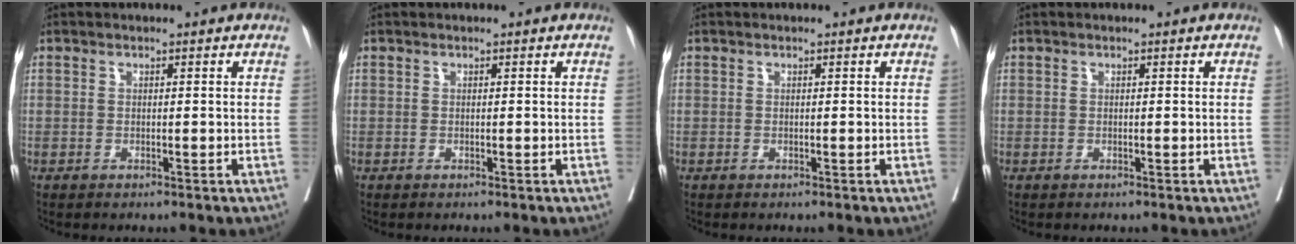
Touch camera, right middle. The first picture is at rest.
{"total": 0.0}
{"total": 0.0}
{"total": 0.0}